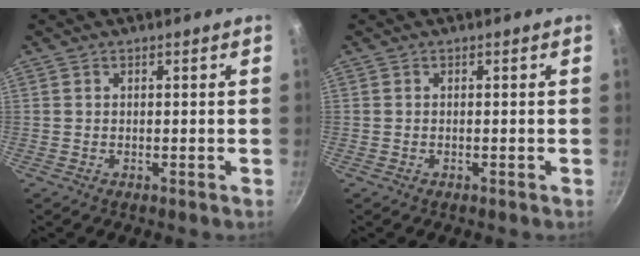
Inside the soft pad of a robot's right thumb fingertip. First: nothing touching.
{"total": 4.1, "force": [-1.7, 2.9, 2.3], "torque": [-0.042, 0.010, -0.027]}